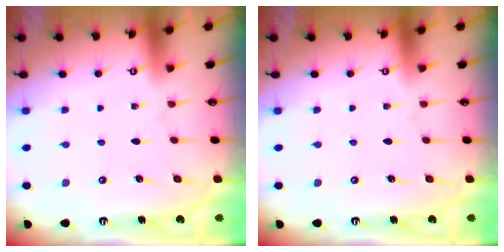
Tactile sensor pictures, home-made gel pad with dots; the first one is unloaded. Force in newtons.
{"total": 0.0}